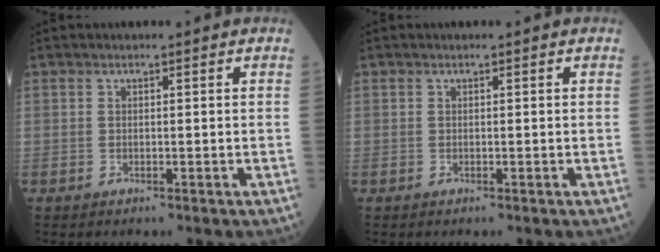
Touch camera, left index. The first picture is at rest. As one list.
[{"total": 0.0}]